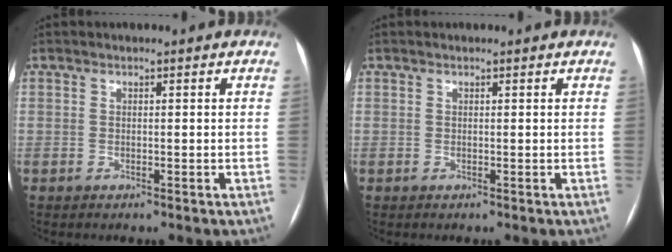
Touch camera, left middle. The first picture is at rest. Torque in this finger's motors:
{"motor_torque": [-0.41, -0.33, -0.29, -0.10]}